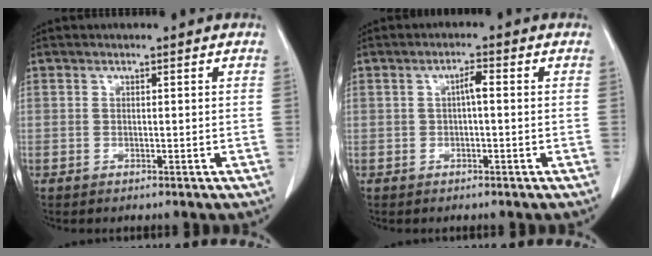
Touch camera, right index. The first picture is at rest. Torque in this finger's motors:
{"motor_torque": [0.32, -0.12, 0.15, 0.04]}